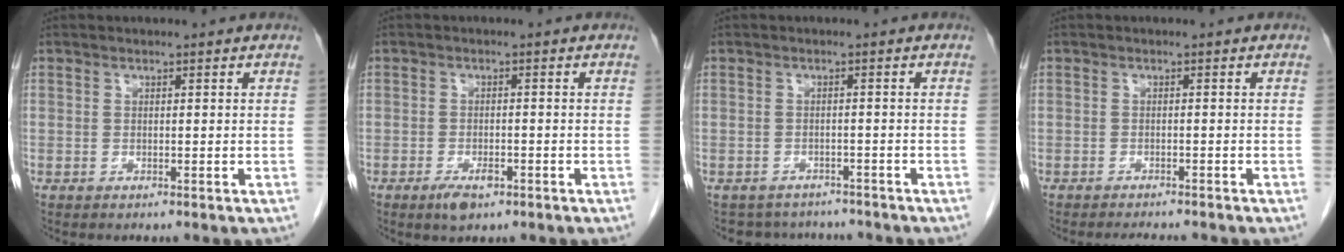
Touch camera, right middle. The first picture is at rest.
{"total": 3.2, "force": [-1.9, 1.2, 2.2], "torque": [-0.042, -0.001, -0.027]}
{"total": 6.0, "force": [-5.6, 2.2, 0.3], "torque": [-0.001, 0.013, -0.068]}
{"total": 4.0, "force": [-3.7, 0.7, 1.4], "torque": [-0.017, -0.006, -0.048]}